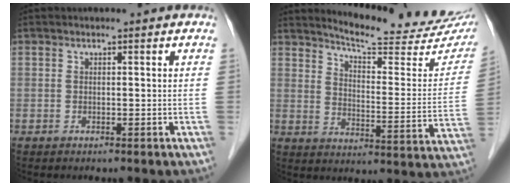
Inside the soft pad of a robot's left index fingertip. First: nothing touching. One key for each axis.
{"total": 19.1, "fx": 17.2, "fy": 2.5, "fz": 7.8, "tx": -0.104, "ty": -0.070, "tz": 0.211}